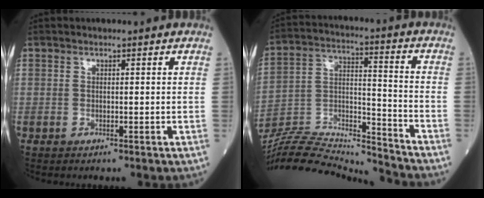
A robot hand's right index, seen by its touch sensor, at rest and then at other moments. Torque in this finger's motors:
{"motor_torque": [-0.63, -0.23, -0.17, -0.11]}